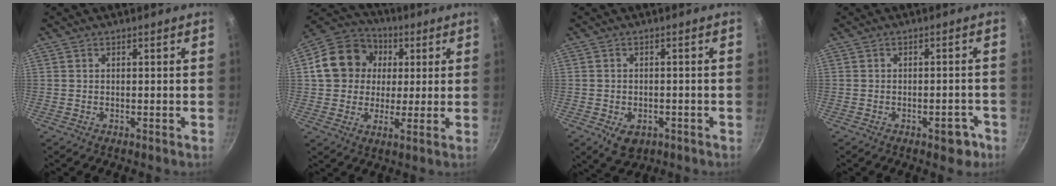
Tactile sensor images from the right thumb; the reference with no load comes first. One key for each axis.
{"total": 14.3, "fx": 3.2, "fy": 11.9, "fz": 7.1, "tx": -0.107, "ty": 0.013, "tz": 0.034}
{"total": 5.0, "fx": -1.9, "fy": 3.6, "fz": 3.0, "tx": -0.038, "ty": 0.006, "tz": -0.016}
{"total": 4.4, "fx": -2.3, "fy": 2.3, "fz": 3.0, "tx": -0.016, "ty": 0.025, "tz": -0.019}